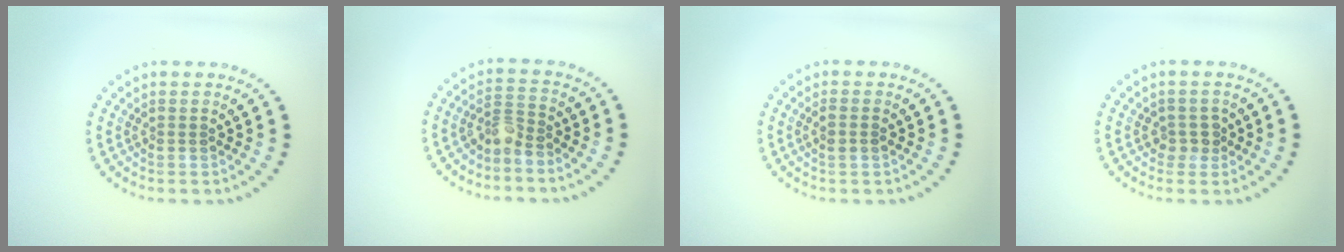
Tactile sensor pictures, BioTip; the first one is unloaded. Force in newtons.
{"total": 2.1, "press": 1.6, "slide": 1.3}
{"total": 1.1, "press": 1.0, "slide": 0.4}
{"total": 1.5, "press": 1.2, "slide": 0.9}